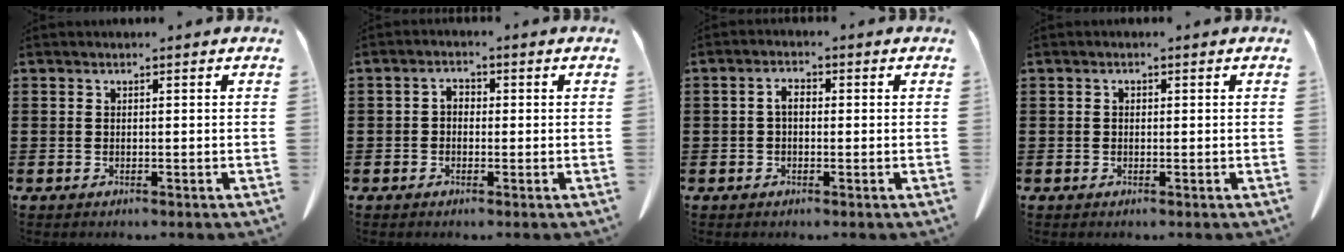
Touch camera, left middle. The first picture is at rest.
{"total": 1.8, "force": [-0.5, 1.2, 1.2], "torque": [-0.026, 0.005, -0.010]}
{"total": 2.5, "force": [0.0, 1.3, 2.2], "torque": [-0.046, 0.006, -0.002]}
{"total": 0.5, "force": [0.0, 0.4, 0.4], "torque": [-0.009, 0.001, 0.001]}